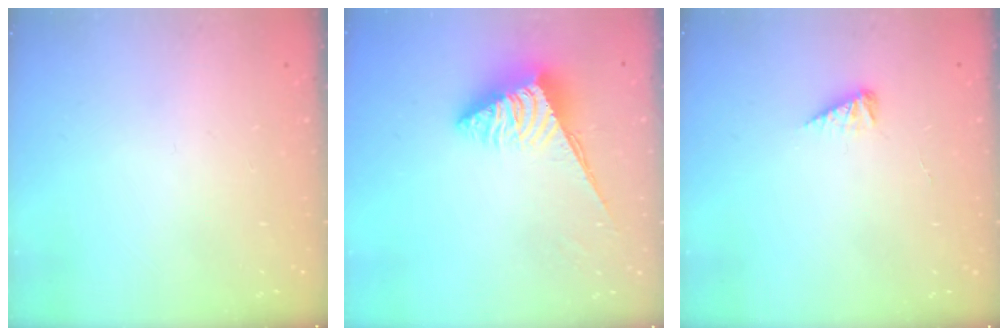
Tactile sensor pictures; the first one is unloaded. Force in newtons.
{"total": 5.7, "press": 5.7, "slide": 0.3}
{"total": 4.1, "press": 4.1, "slide": 0.6}